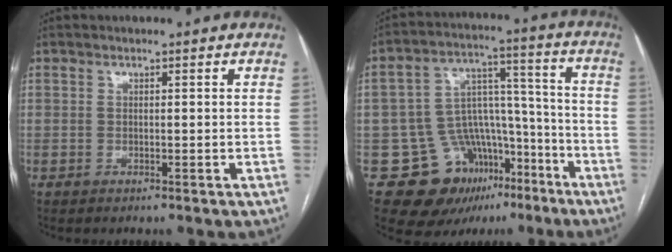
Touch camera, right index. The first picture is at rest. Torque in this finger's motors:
{"motor_torque": [0.07, -0.28, -0.43, -0.20]}